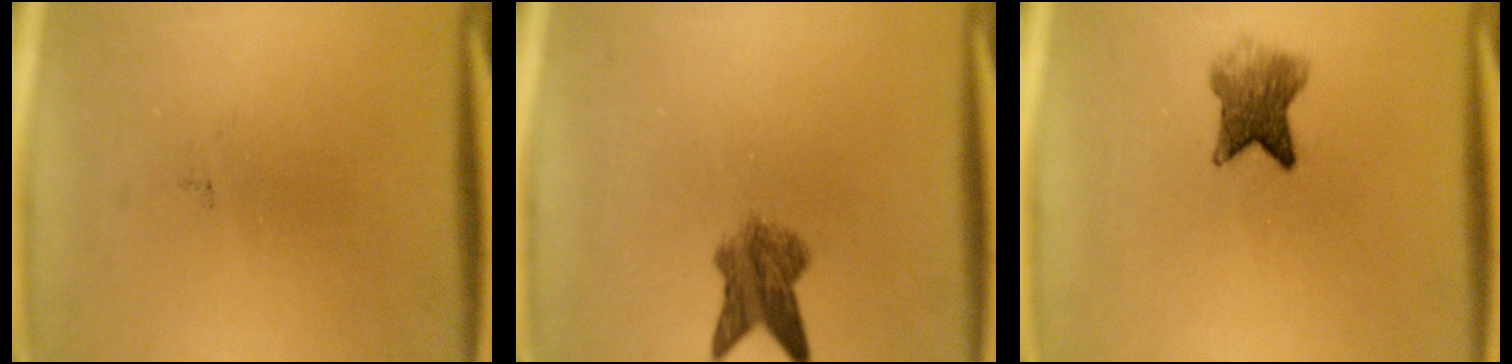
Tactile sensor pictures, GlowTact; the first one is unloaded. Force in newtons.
{"total": 5.1}
{"total": 4.8}